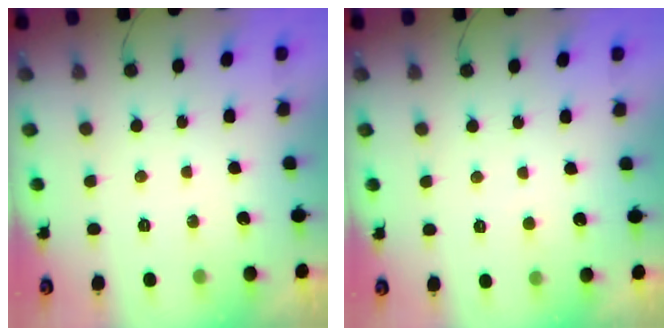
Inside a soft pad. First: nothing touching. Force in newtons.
{"total": 1.7, "press": 1.7, "slide": 0.1}